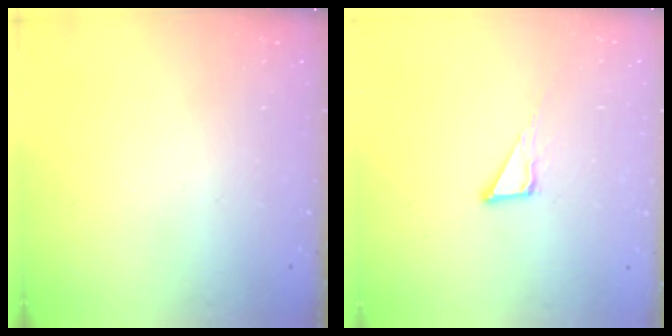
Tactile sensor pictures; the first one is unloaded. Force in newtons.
{"total": 3.3, "press": 3.3, "slide": 0.2}